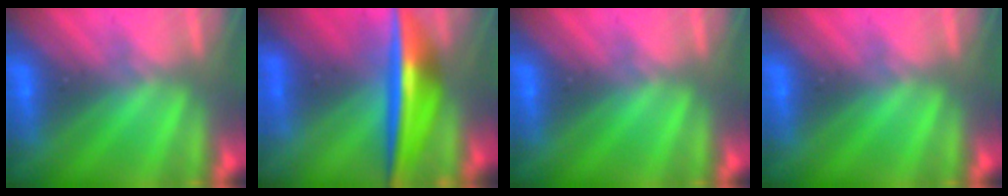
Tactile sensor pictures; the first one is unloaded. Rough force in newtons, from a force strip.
{"total": 7.4}
{"total": 0.0}
{"total": 0.0}